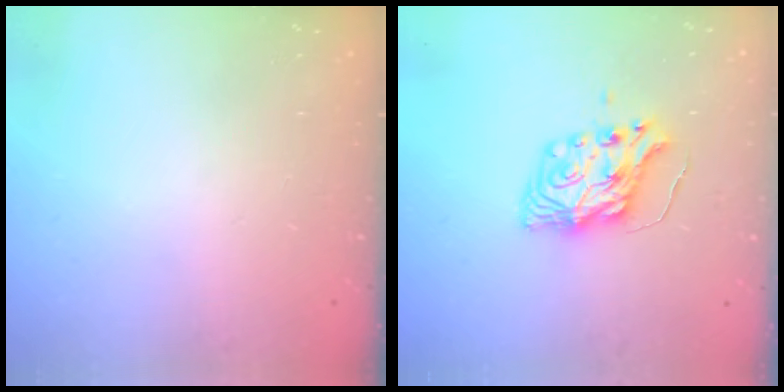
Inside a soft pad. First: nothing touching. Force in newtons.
{"total": 8.4, "press": 8.3, "slide": 0.5}